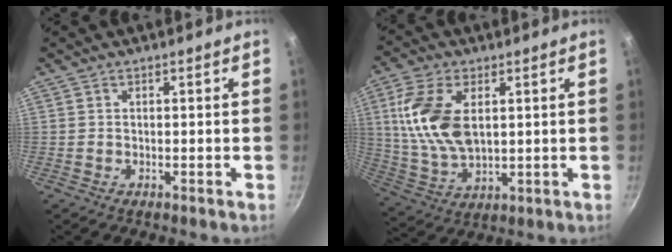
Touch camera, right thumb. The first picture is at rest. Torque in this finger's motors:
{"motor_torque": [-1.08, 1.69, 1.38, 0.44, 0.39]}